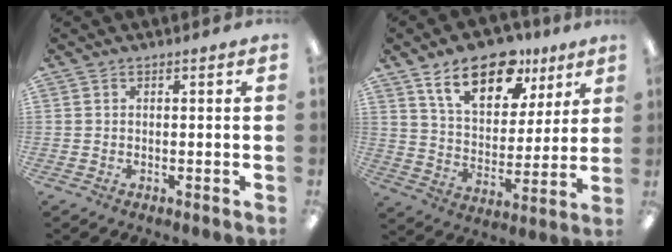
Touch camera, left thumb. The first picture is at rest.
{"total": 17.3, "force": [10.9, 9.2, 9.8], "torque": [-0.157, -0.043, 0.190]}